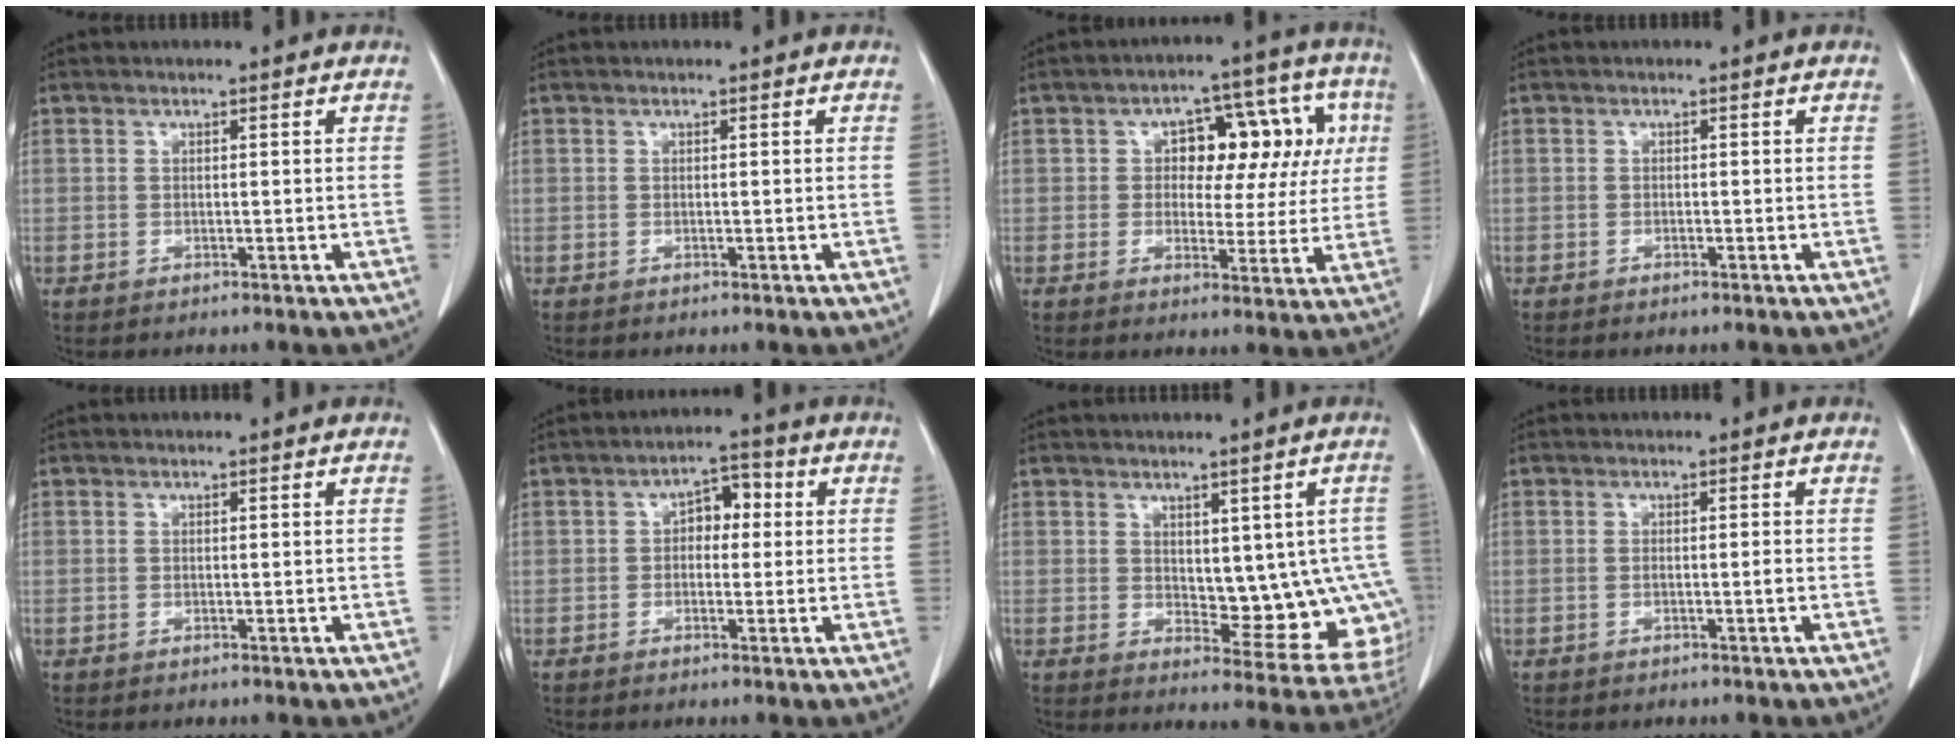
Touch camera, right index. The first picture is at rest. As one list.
[{"total": 0.0}, {"total": 11.6, "force": [2.3, 6.6, 9.2], "torque": [-0.097, 0.045, 0.031]}, {"total": 0.5, "force": [-0.4, 0.1, 0.3], "torque": [-0.009, -0.001, -0.006]}, {"total": 0.0}, {"total": 4.5, "force": [0.4, 2.7, 3.6], "torque": [-0.049, 0.023, 0.002]}, {"total": 11.1, "force": [0.6, 5.6, 9.5], "torque": [-0.093, 0.001, 0.022]}, {"total": 0.9, "force": [-0.3, -0.2, 0.8], "torque": [-0.015, -0.001, -0.005]}]